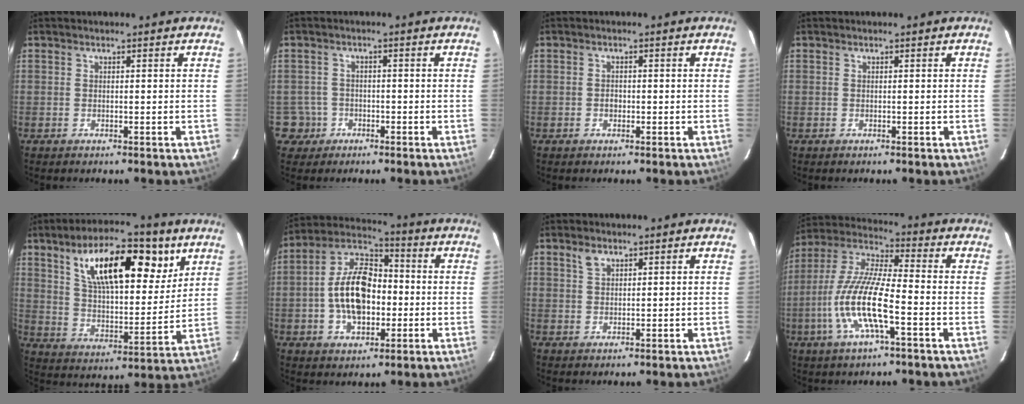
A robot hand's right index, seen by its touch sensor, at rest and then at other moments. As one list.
[{"total": 4.1, "force": [-1.6, 3.7, -0.3], "torque": [0.004, 0.021, -0.028]}, {"total": 1.1, "force": [-0.4, 1.0, 0.4], "torque": [-0.007, 0.003, -0.005]}, {"total": 0.0}, {"total": 21.4, "force": [10.7, 8.8, 16.3], "torque": [-0.268, 0.020, 0.179]}, {"total": 14.6, "force": [-1.9, 8.9, 11.4], "torque": [-0.217, 0.024, -0.032]}, {"total": 2.1, "force": [1.5, 1.1, 1.0], "torque": [-0.020, 0.004, 0.030]}, {"total": 15.0, "force": [-4.9, 3.1, 13.8], "torque": [-0.287, -0.006, -0.101]}]